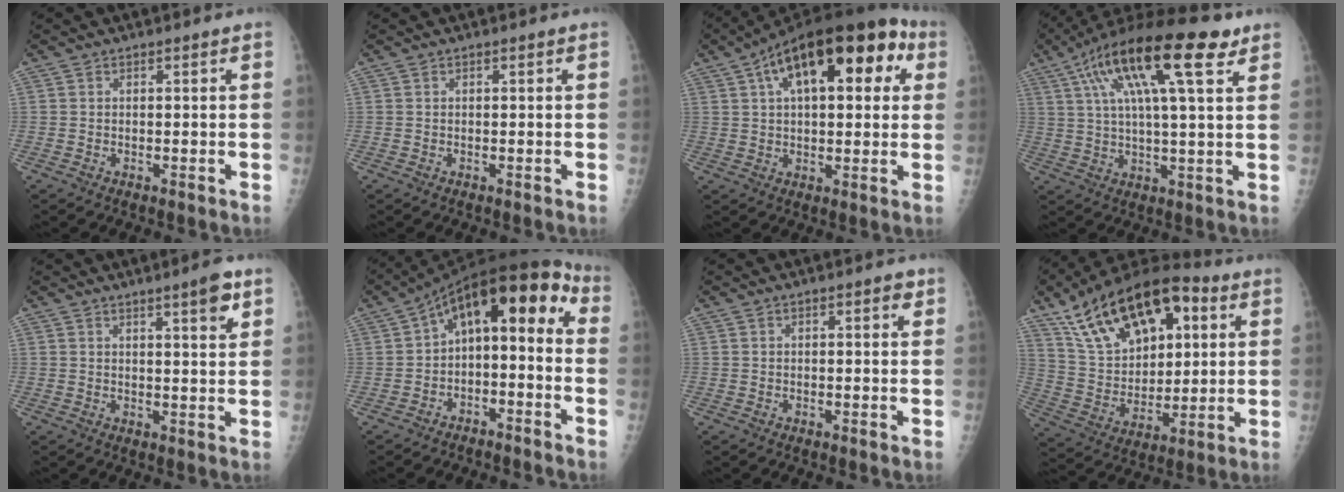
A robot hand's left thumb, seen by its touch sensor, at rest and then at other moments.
{"total": 0.0}
{"total": 22.5, "force": [8.3, 10.7, 18.0], "torque": [-0.256, 0.036, 0.123]}
{"total": 20.8, "force": [9.8, 5.5, 17.6], "torque": [-0.302, 0.012, 0.158]}
{"total": 4.9, "force": [2.9, 0.7, 3.9], "torque": [-0.050, -0.017, 0.040]}
{"total": 14.0, "force": [-1.6, 7.6, 11.6], "torque": [-0.151, 0.077, -0.030]}
{"total": 1.8, "force": [0.7, 0.7, 1.5], "torque": [-0.016, 0.002, 0.006]}
{"total": 24.5, "force": [10.7, 13.3, 17.6], "torque": [-0.274, -0.006, 0.191]}